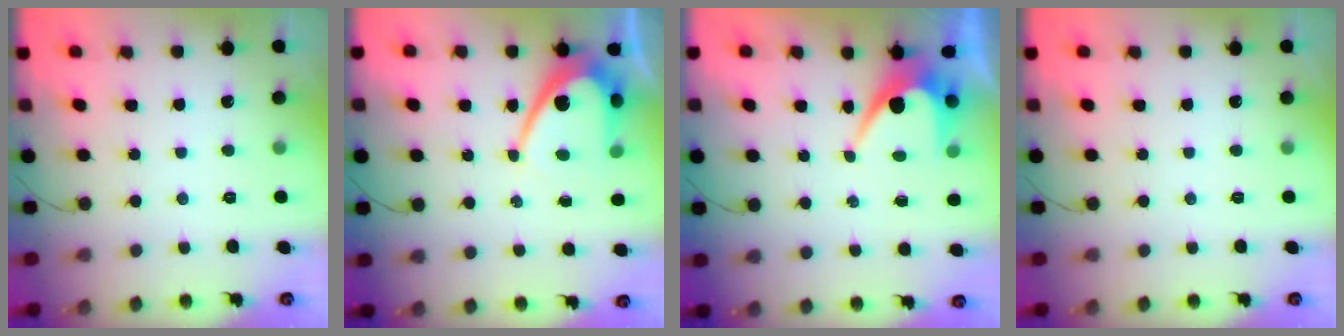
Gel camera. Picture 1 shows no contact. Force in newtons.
{"total": 10.3, "press": 10.2, "slide": 0.9}
{"total": 6.8, "press": 6.8, "slide": 0.6}
{"total": 0.0}